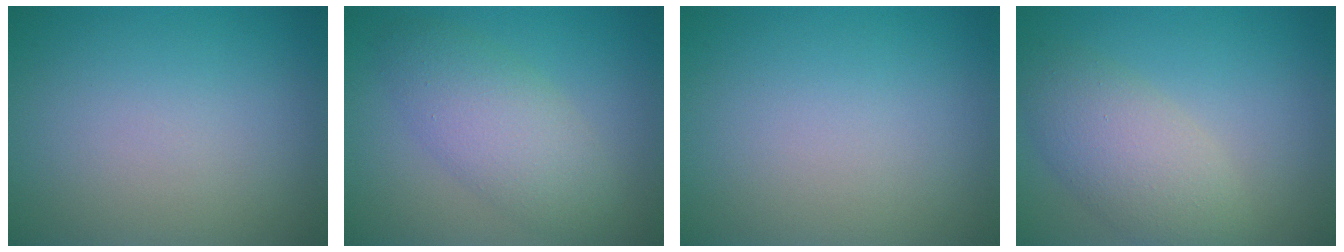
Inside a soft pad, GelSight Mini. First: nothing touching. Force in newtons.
{"total": 4.7, "press": 4.7, "slide": 0.0}
{"total": 0.0}
{"total": 4.8, "press": 4.8, "slide": 0.2}